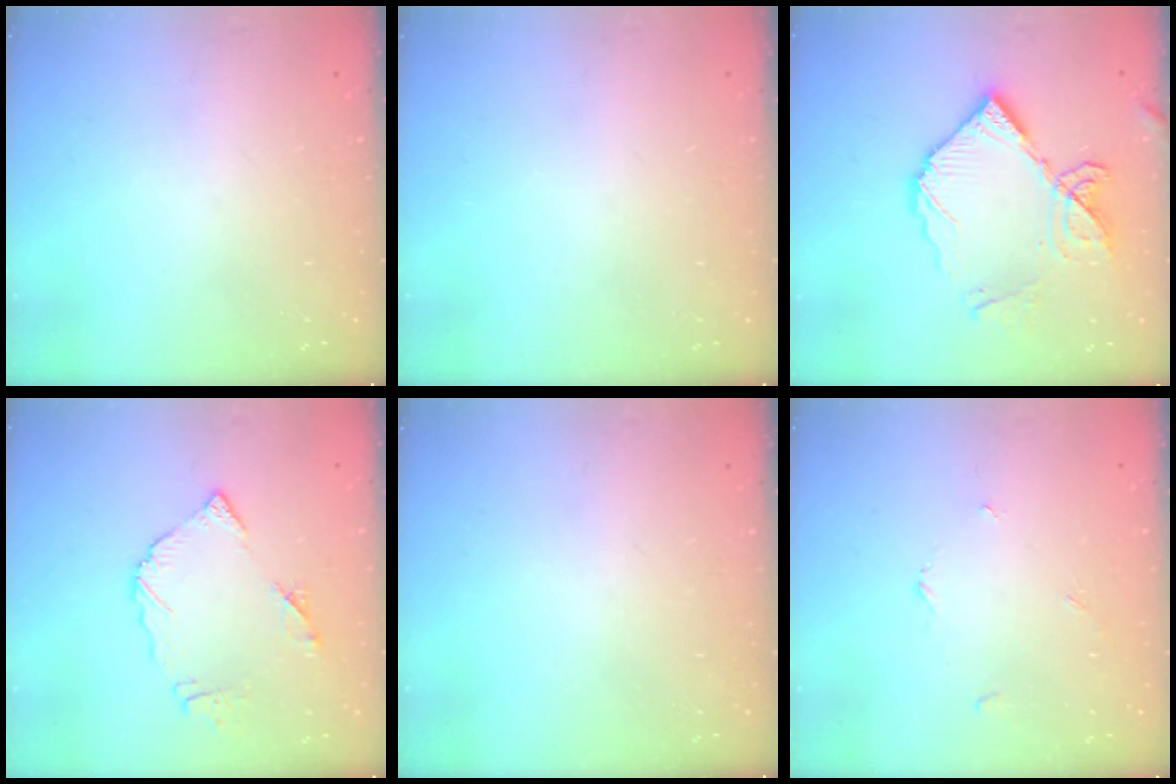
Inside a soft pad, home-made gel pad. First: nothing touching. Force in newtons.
{"total": 0.0}
{"total": 14.1, "press": 14.0, "slide": 1.1}
{"total": 9.4, "press": 9.4, "slide": 0.8}
{"total": 0.0}
{"total": 2.8, "press": 2.8, "slide": 0.3}